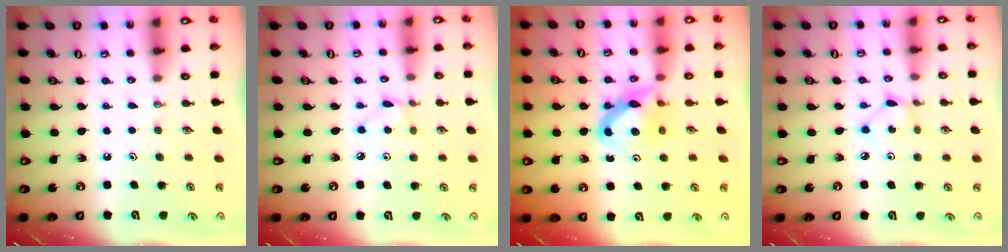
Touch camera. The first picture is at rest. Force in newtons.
{"total": 2.7, "press": 2.7, "slide": 0.3}
{"total": 7.1, "press": 7.0, "slide": 0.7}
{"total": 2.3, "press": 2.3, "slide": 0.1}